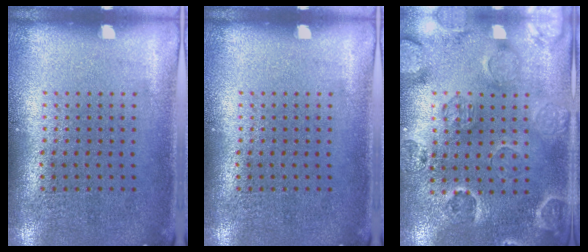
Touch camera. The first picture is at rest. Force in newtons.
{"total": 0.0}
{"total": 2.5, "press": 2.3, "slide": 1.0}